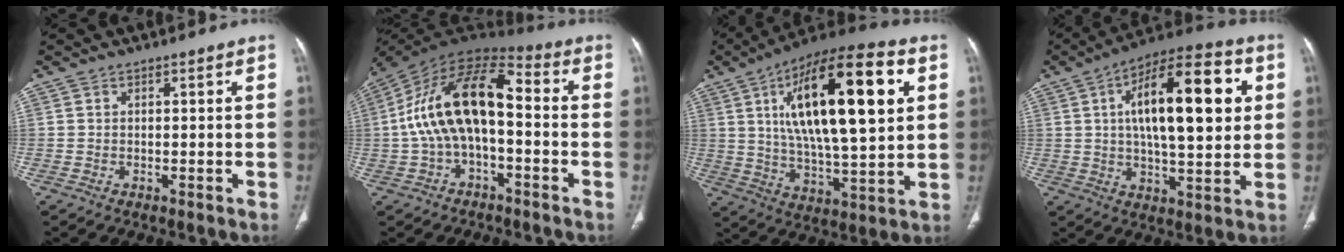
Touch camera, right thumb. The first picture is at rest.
{"total": 17.1, "force": [-1.0, 8.7, 14.8], "torque": [-0.268, 0.054, -0.027]}
{"total": 26.7, "force": [7.4, 9.3, 23.9], "torque": [-0.386, -0.005, 0.113]}
{"total": 21.8, "force": [4.7, 8.6, 19.5], "torque": [-0.277, 0.008, 0.064]}